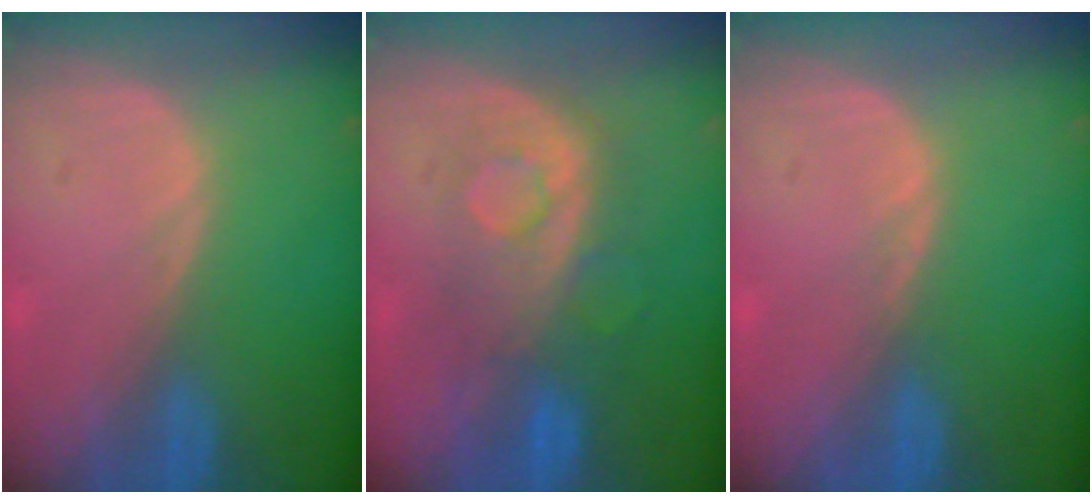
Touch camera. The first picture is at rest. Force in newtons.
{"total": 7.9, "press": 7.9, "slide": 0.1}
{"total": 0.5, "press": 0.5, "slide": 0.2}